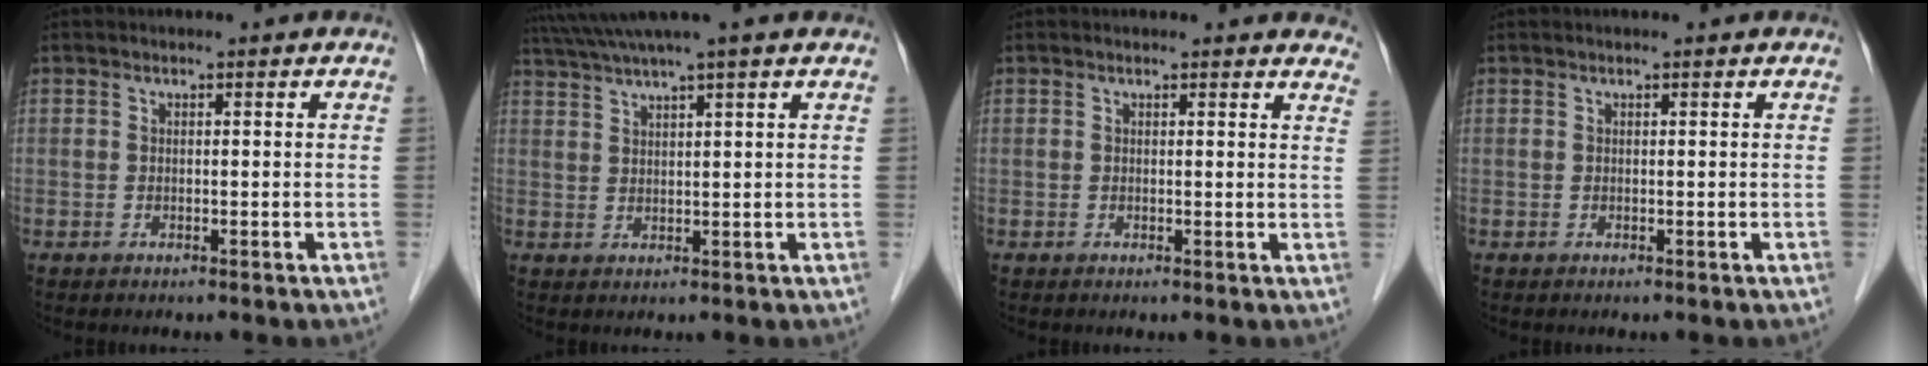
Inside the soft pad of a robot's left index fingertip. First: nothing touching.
{"total": 8.1, "force": [6.7, -1.4, 4.2], "torque": [-0.077, 0.031, 0.105]}
{"total": 9.1, "force": [8.6, 2.5, 2.0], "torque": [0.009, -0.004, 0.067]}
{"total": 0.6, "force": [0.5, 0.0, 0.3], "torque": [-0.001, 0.009, 0.010]}